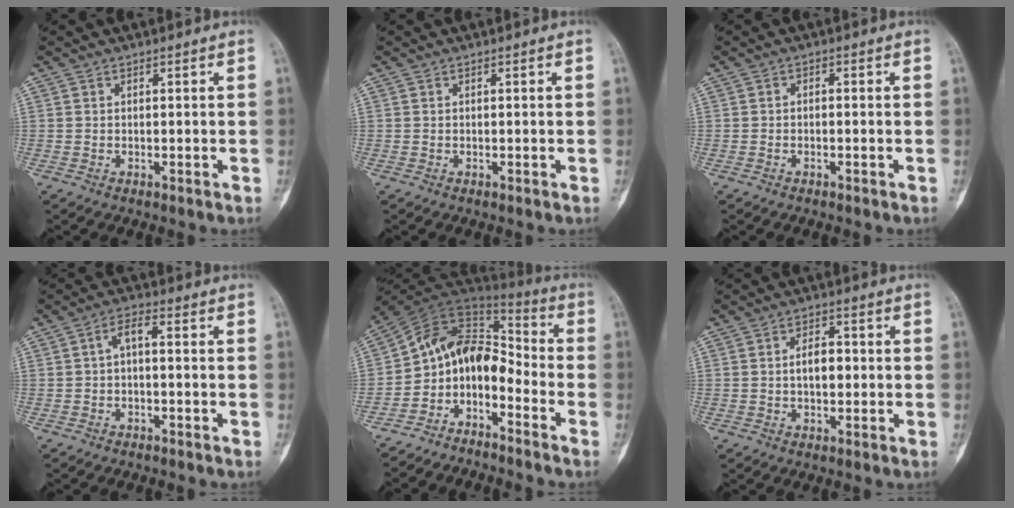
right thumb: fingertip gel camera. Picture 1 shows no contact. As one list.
[{"total": 0.0}, {"total": 0.6, "force": [-0.4, 0.3, 0.3], "torque": [-0.003, 0.011, -0.008]}, {"total": 3.3, "force": [-0.4, 1.4, 3.0], "torque": [-0.050, 0.022, -0.013]}, {"total": 11.9, "force": [-5.4, 7.6, 7.3], "torque": [-0.087, 0.106, -0.108]}, {"total": 4.8, "force": [-0.1, 2.9, 3.8], "torque": [-0.051, 0.012, -0.005]}]